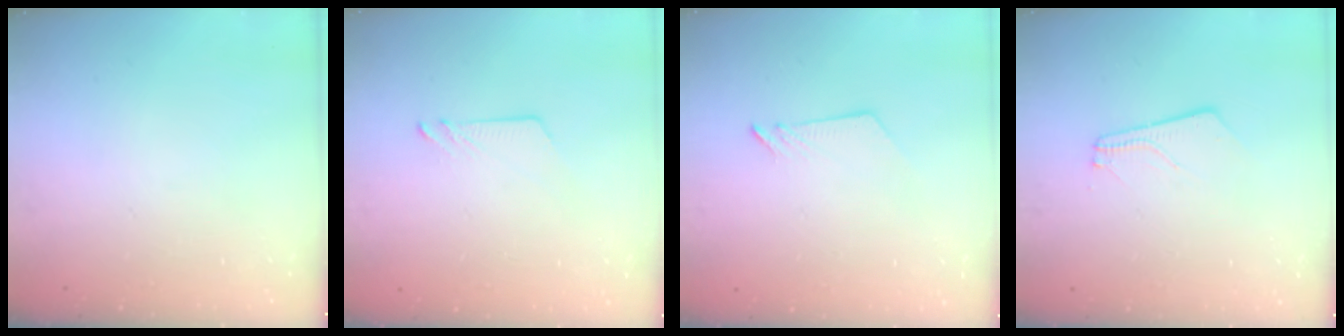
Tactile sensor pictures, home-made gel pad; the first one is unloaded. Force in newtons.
{"total": 3.9, "press": 3.8, "slide": 0.5}
{"total": 2.6, "press": 2.6, "slide": 0.3}
{"total": 2.5, "press": 2.5, "slide": 0.3}